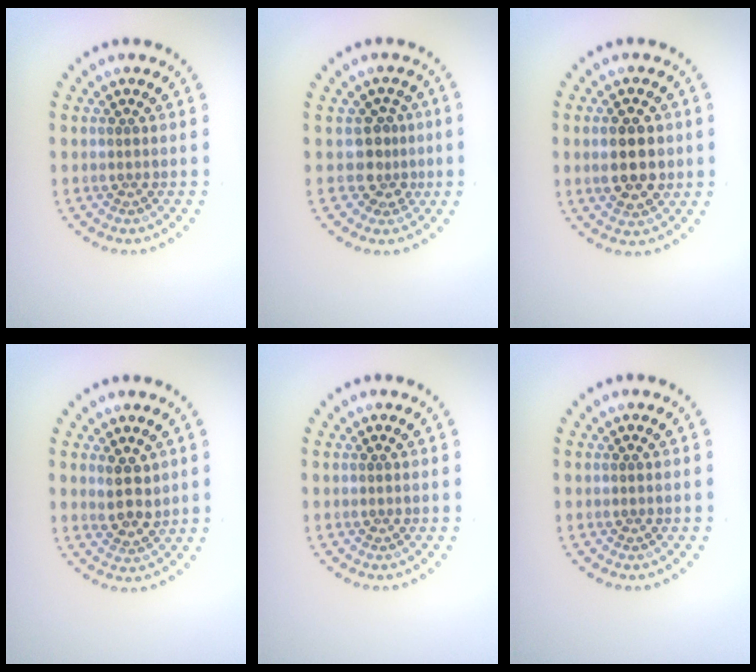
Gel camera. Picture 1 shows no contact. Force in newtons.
{"total": 2.5, "press": 1.8, "slide": 1.8}
{"total": 4.6, "press": 4.6, "slide": 0.4}
{"total": 2.7, "press": 2.5, "slide": 1.1}
{"total": 0.0}
{"total": 0.0}